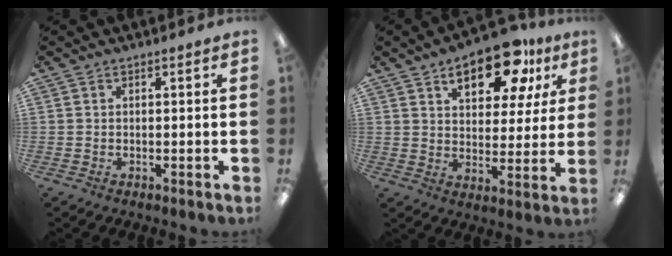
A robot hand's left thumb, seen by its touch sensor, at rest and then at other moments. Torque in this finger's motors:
{"motor_torque": [0.36, 0.45, -0.09, -0.04, 0.09]}